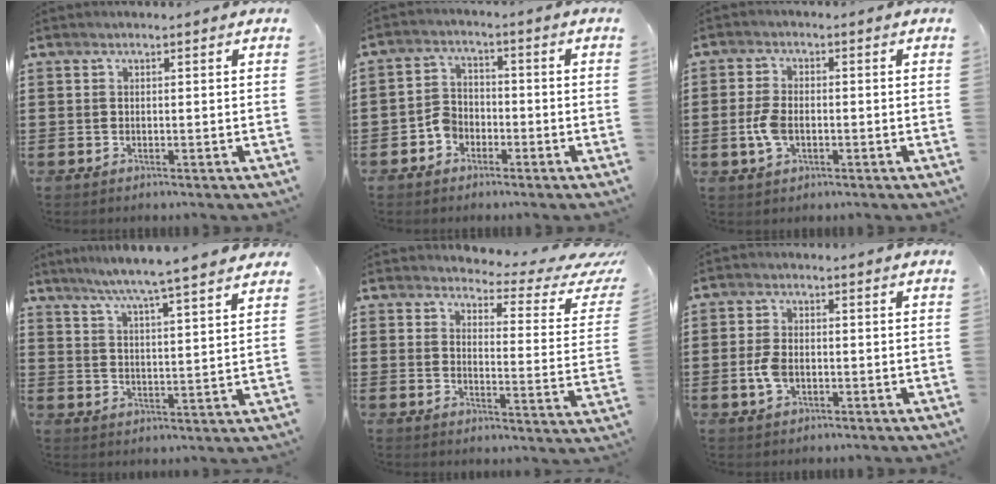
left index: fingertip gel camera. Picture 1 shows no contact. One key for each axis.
{"total": 3.9, "fx": -2.5, "fy": 2.9, "fz": 1.1, "tx": -0.036, "ty": 0.009, "tz": -0.052}
{"total": 4.5, "fx": -0.8, "fy": 2.5, "fz": 3.7, "tx": -0.094, "ty": -0.006, "tz": -0.021}
{"total": 6.0, "fx": 5.3, "fy": -1.2, "fz": 2.6, "tx": -0.070, "ty": -0.035, "tz": 0.087}
{"total": 4.0, "fx": 3.2, "fy": 1.0, "fz": 2.1, "tx": -0.037, "ty": -0.033, "tz": 0.044}
{"total": 3.9, "fx": -0.7, "fy": 2.3, "fz": 3.1, "tx": -0.086, "ty": -0.007, "tz": -0.020}